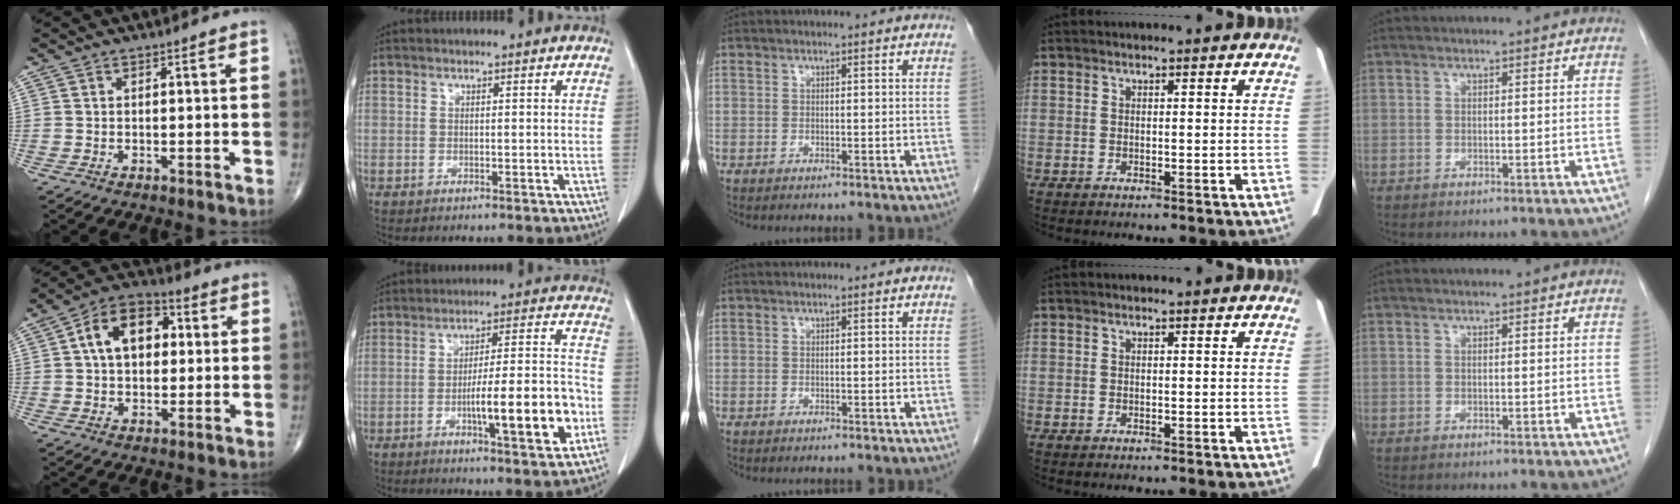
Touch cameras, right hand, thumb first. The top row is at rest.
{"thumb": {"total": 12.4, "force": [2.3, 8.2, 9.0], "torque": [-0.126, 0.021, 0.029]}, "index": {"total": 13.3, "force": [-4.2, 1.5, 12.6], "torque": [-0.193, 0.008, -0.060]}}